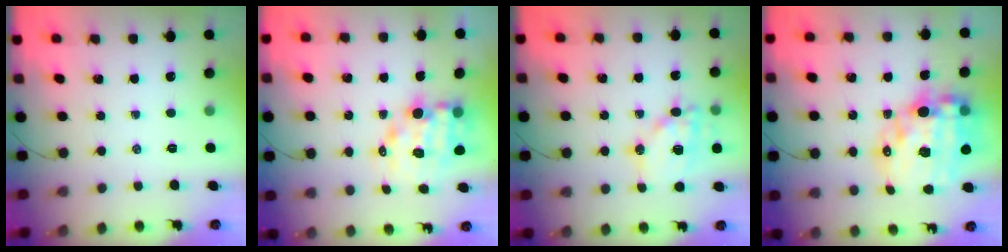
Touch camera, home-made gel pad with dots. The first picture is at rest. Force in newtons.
{"total": 9.4, "press": 9.0, "slide": 2.7}
{"total": 15.5, "press": 15.2, "slide": 3.2}
{"total": 25.0, "press": 24.4, "slide": 5.6}